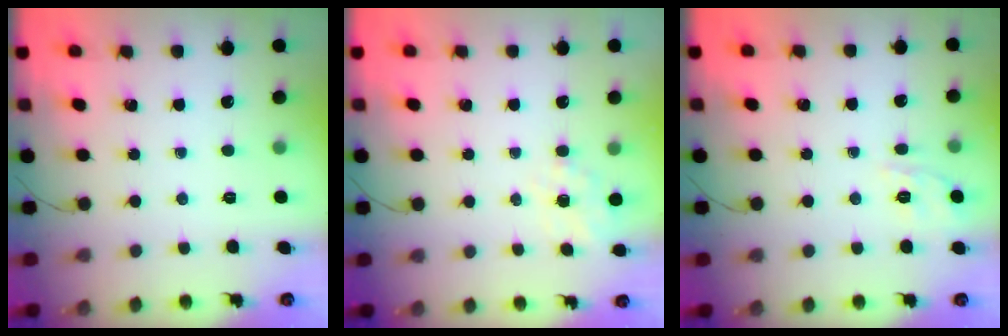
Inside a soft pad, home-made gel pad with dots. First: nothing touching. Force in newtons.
{"total": 6.5, "press": 6.3, "slide": 1.5}
{"total": 2.3, "press": 2.0, "slide": 1.3}